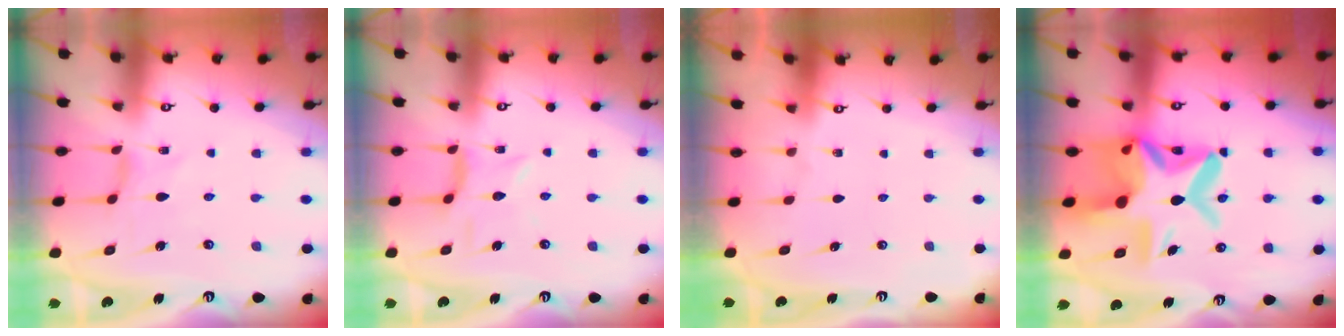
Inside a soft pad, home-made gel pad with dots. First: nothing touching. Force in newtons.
{"total": 2.4, "press": 2.4, "slide": 0.1}
{"total": 0.0}
{"total": 19.6, "press": 19.5, "slide": 1.6}